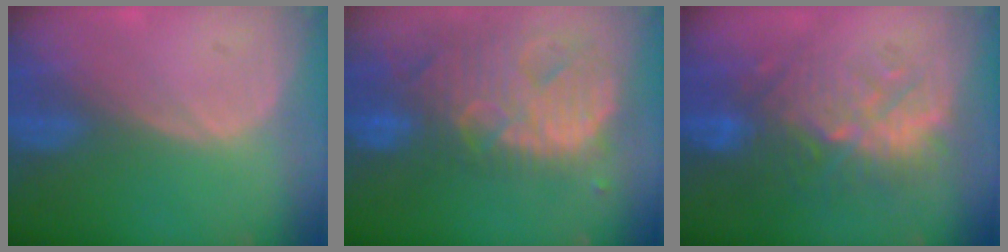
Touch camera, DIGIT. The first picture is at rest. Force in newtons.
{"total": 13.9, "press": 11.8, "slide": 7.4}
{"total": 10.1, "press": 9.7, "slide": 2.8}